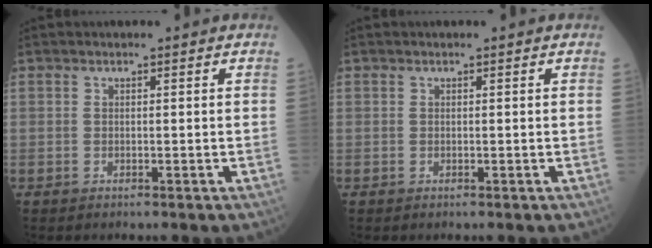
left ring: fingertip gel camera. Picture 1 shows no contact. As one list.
[{"total": 0.0}]